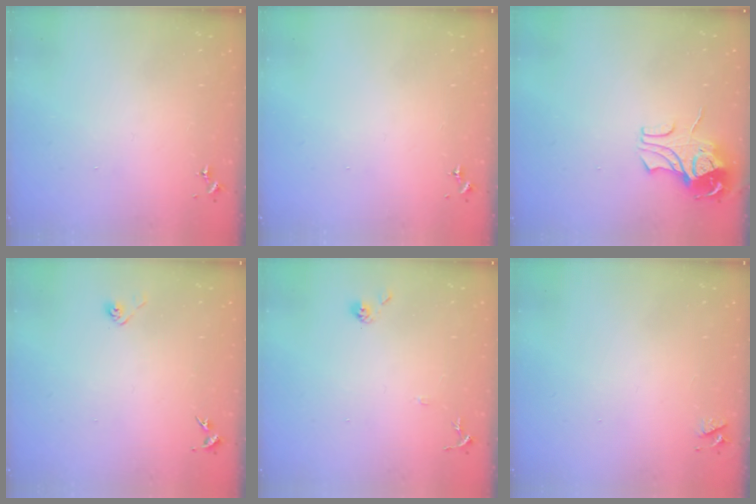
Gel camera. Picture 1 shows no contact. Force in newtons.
{"total": 0.0}
{"total": 9.3, "press": 9.3, "slide": 1.2}
{"total": 2.9, "press": 2.8, "slide": 0.8}
{"total": 6.4, "press": 6.4, "slide": 0.4}
{"total": 3.6, "press": 3.5, "slide": 0.6}